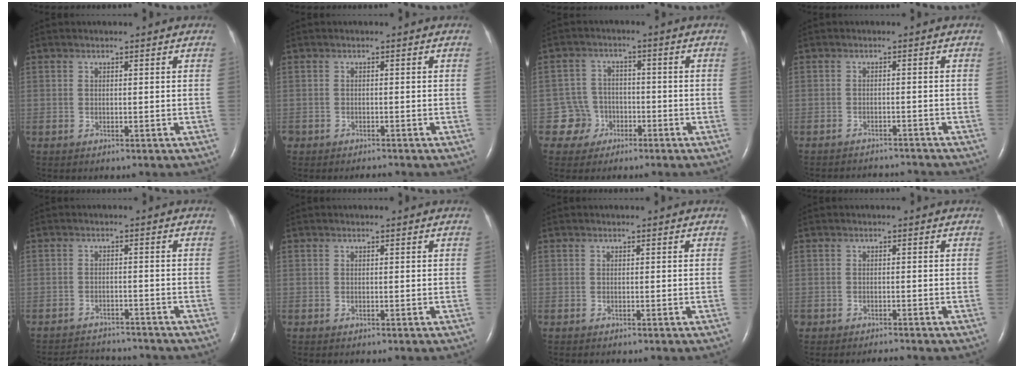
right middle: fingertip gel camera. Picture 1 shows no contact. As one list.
[{"total": 1.5, "force": [-1.3, 0.6, 0.2], "torque": [-0.009, -0.004, -0.020]}, {"total": 4.8, "force": [-2.2, 4.3, -0.5], "torque": [0.017, 0.016, -0.037]}, {"total": 7.2, "force": [-7.1, 1.1, 0.9], "torque": [-0.014, 0.001, -0.088]}, {"total": 7.8, "force": [-7.6, 1.2, 1.1], "torque": [-0.020, 0.001, -0.108]}, {"total": 0.0}, {"total": 0.0}, {"total": 0.9, "force": [-0.9, 0.1, 0.1], "torque": [-0.006, -0.005, -0.013]}]